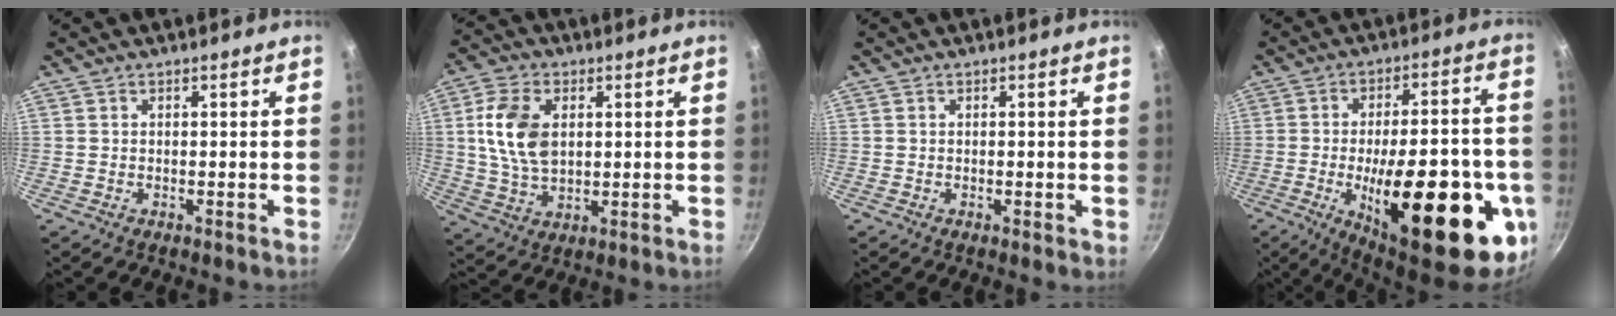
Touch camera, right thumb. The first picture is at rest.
{"total": 11.6, "force": [2.1, 7.4, 8.7], "torque": [-0.152, -0.002, 0.040]}
{"total": 0.9, "force": [-0.1, 0.2, 0.9], "torque": [-0.013, -0.002, -0.002]}
{"total": 30.0, "force": [-8.8, 11.0, 26.5], "torque": [-0.338, 0.014, -0.109]}